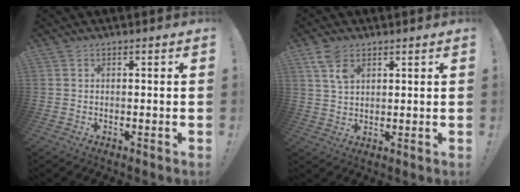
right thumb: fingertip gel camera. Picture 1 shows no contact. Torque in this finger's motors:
{"motor_torque": [-0.01, 0.39, 0.02, -0.05, 0.00]}